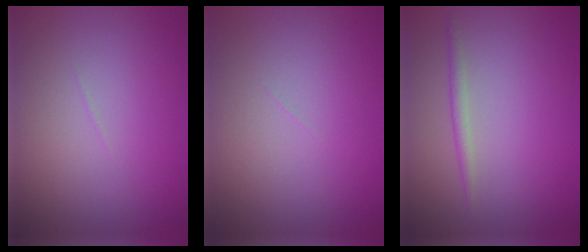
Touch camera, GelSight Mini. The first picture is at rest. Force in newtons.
{"total": 0.0}
{"total": 1.2, "press": 1.2, "slide": 0.0}